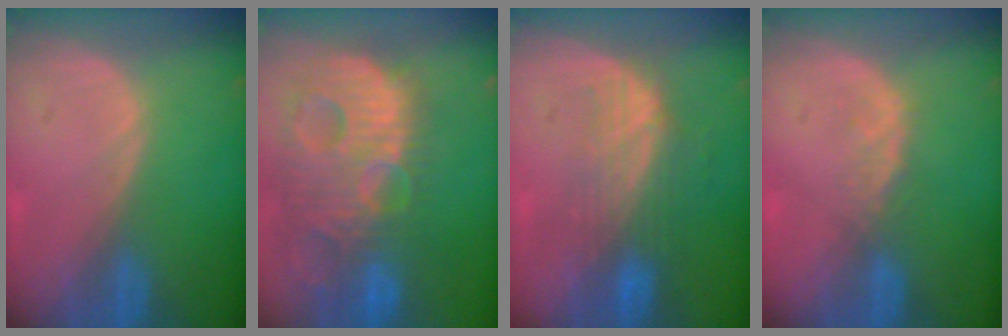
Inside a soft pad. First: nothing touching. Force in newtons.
{"total": 14.2, "press": 12.3, "slide": 7.2}
{"total": 7.6, "press": 6.8, "slide": 3.3}
{"total": 1.9, "press": 1.9, "slide": 0.3}